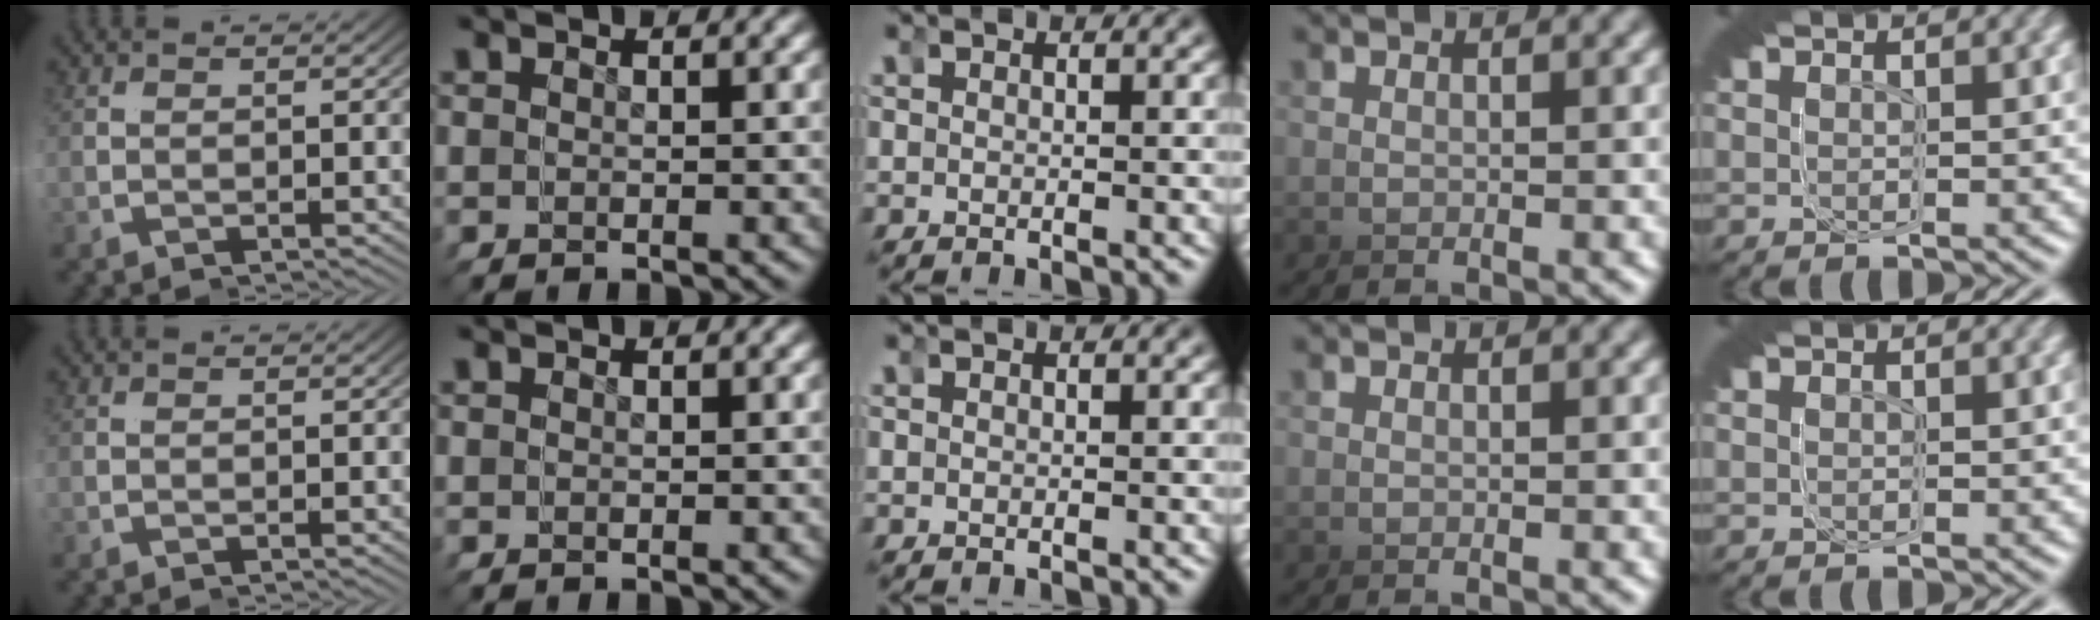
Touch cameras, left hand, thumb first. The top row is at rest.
{}